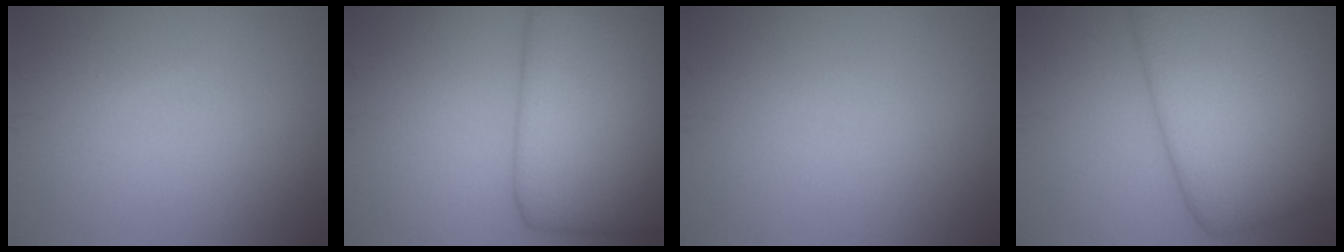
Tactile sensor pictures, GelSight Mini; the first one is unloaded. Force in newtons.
{"total": 11.6, "press": 11.6, "slide": 0.2}
{"total": 0.0}
{"total": 13.6, "press": 13.6, "slide": 0.4}